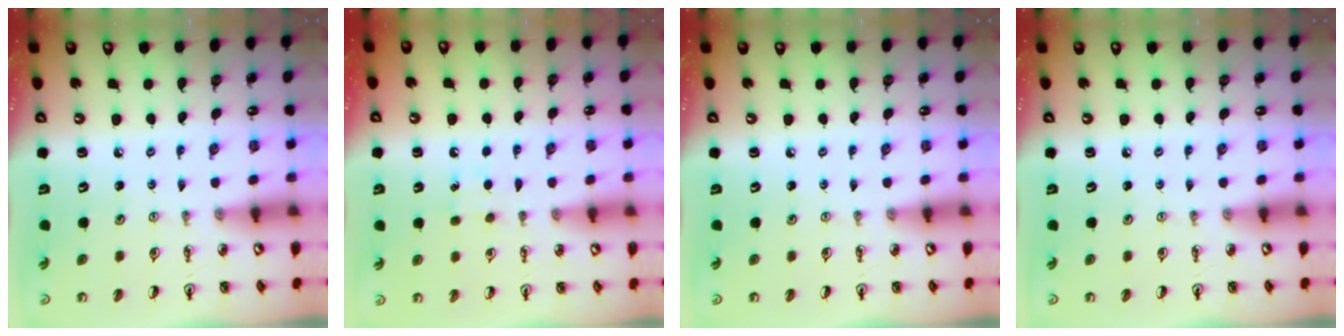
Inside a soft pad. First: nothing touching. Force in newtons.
{"total": 4.8, "press": 4.7, "slide": 0.6}
{"total": 0.0}
{"total": 0.0}